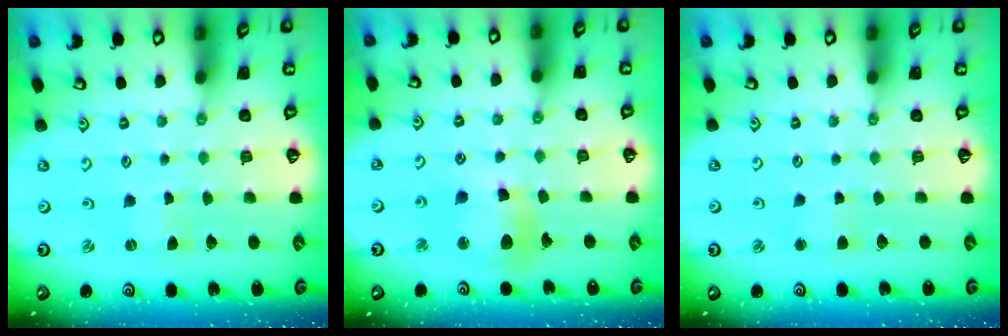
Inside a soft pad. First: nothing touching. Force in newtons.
{"total": 12.1, "press": 11.8, "slide": 2.4}
{"total": 2.9, "press": 2.9, "slide": 0.3}